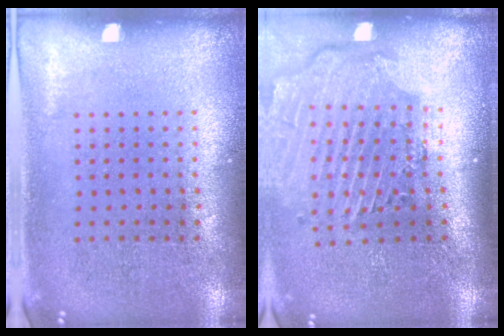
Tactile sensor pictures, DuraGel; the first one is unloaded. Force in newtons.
{"total": 2.8, "press": 2.3, "slide": 1.7}